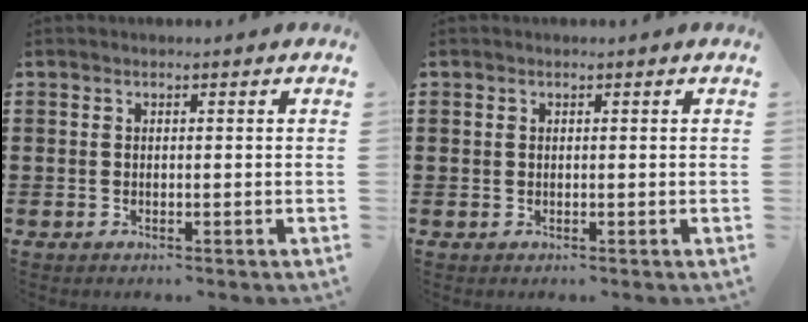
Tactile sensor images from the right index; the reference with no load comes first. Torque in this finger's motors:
{"motor_torque": [-0.47, 0.37, -0.02, -0.01]}